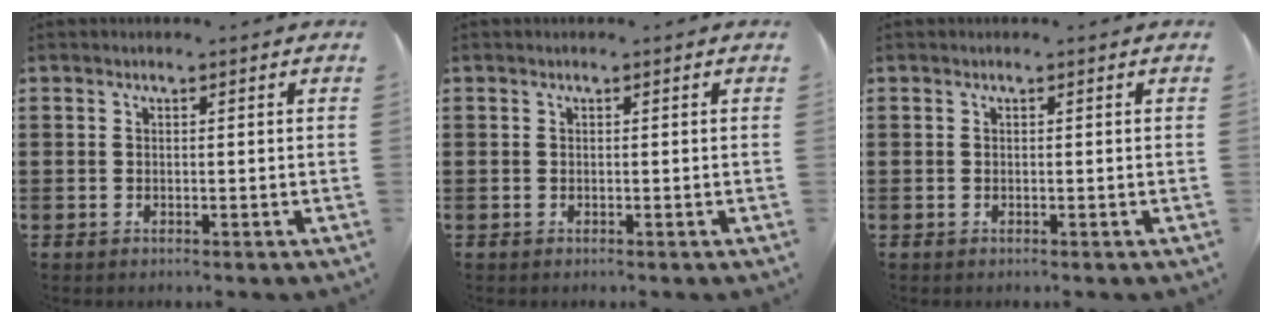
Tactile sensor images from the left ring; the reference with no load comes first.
{"total": 0.0}
{"total": 0.0}